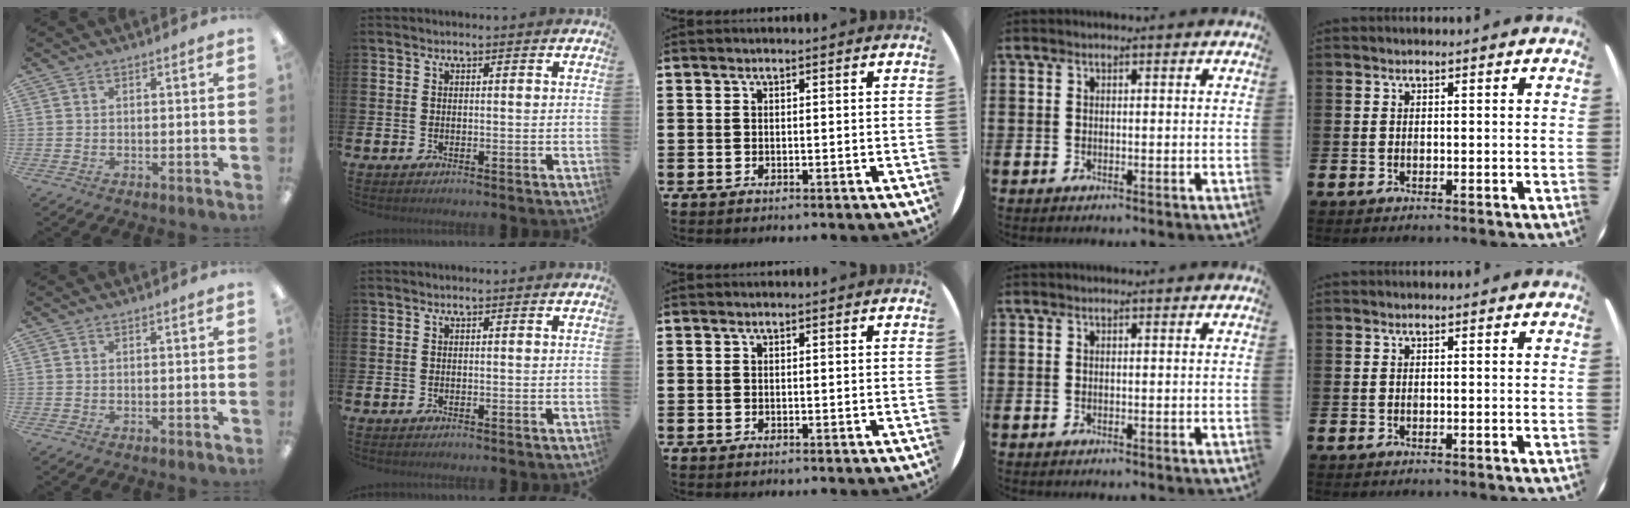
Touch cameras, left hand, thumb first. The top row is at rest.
{}